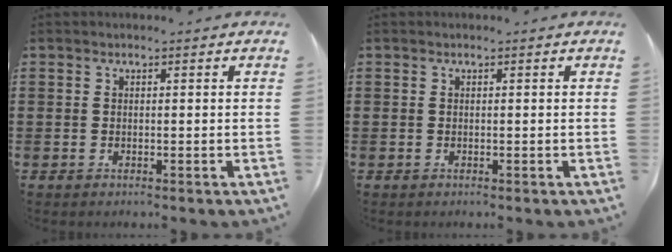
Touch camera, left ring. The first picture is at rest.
{"total": 0.0}